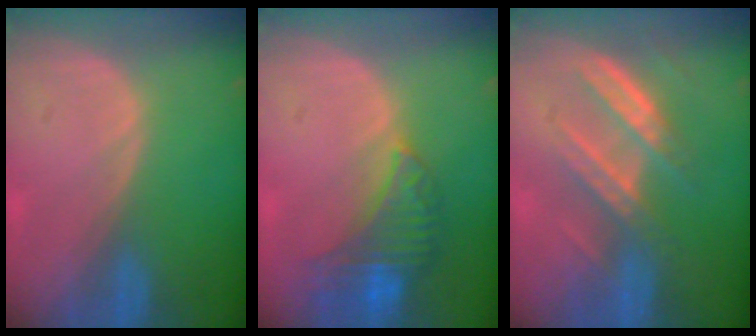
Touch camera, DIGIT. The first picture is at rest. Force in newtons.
{"total": 8.0, "press": 7.1, "slide": 3.7}
{"total": 6.8, "press": 6.4, "slide": 2.3}